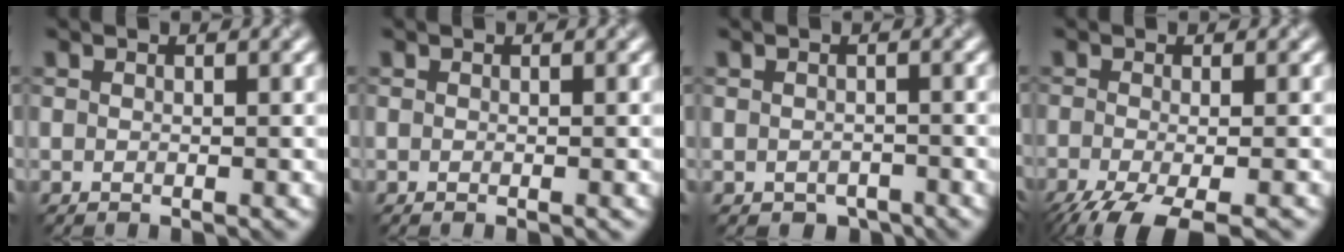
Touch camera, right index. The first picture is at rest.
{"total": 0.0}
{"total": 1.4, "force": [-1.0, 0.9, 0.5], "torque": [-0.006, -0.006, -0.015]}
{"total": 7.2, "force": [-4.5, 2.2, 5.1], "torque": [-0.095, -0.024, -0.078]}